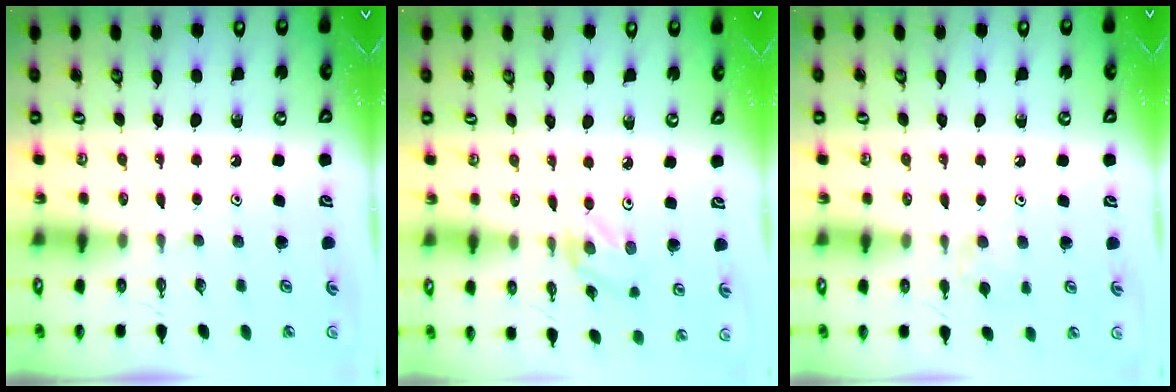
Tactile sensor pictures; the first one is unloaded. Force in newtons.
{"total": 2.1, "press": 2.0, "slide": 0.4}
{"total": 4.1, "press": 4.0, "slide": 0.7}